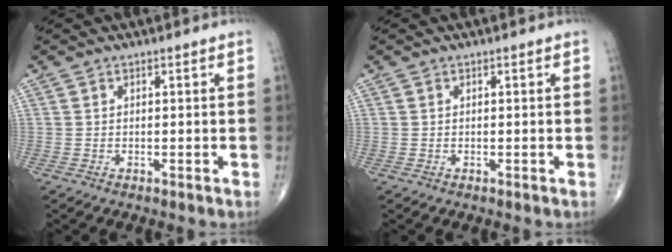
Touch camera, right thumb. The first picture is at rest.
{"total": 0.0}